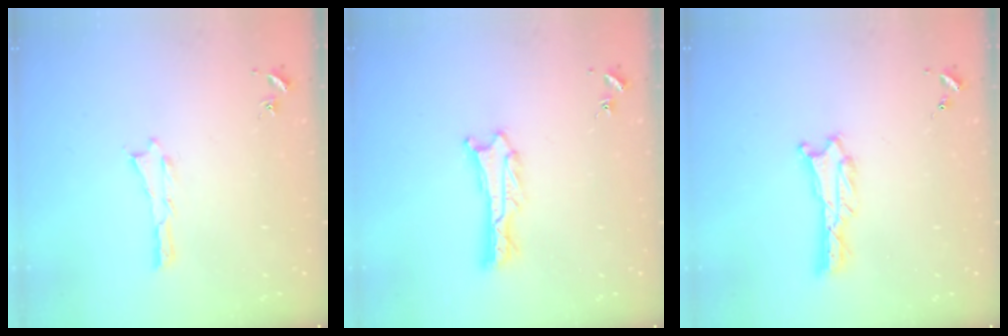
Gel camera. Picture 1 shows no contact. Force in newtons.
{"total": 1.1, "press": 1.1, "slide": 0.2}
{"total": 0.9, "press": 0.9, "slide": 0.1}